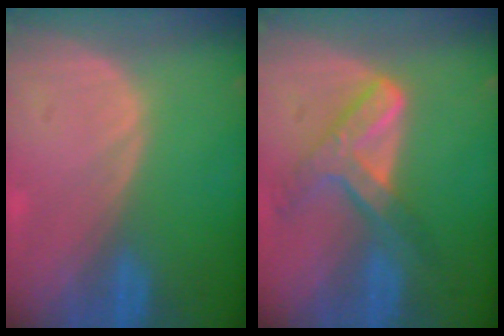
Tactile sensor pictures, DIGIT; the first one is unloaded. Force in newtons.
{"total": 7.4, "press": 6.2, "slide": 4.0}